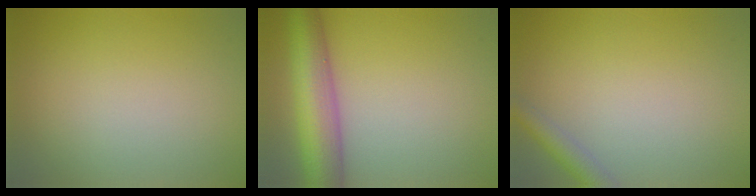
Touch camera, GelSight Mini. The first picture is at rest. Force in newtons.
{"total": 7.5, "press": 7.5, "slide": 0.1}
{"total": 2.3, "press": 2.3, "slide": 0.1}